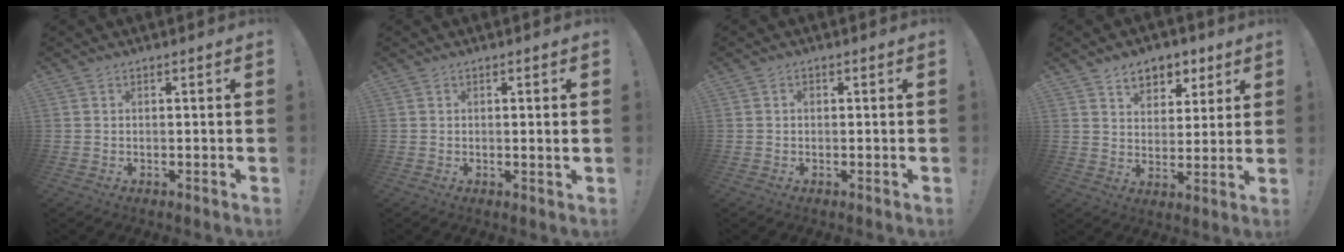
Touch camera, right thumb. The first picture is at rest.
{"total": 1.9, "force": [0.6, -0.2, 1.8], "torque": [-0.030, -0.002, 0.007]}
{"total": 0.6, "force": [-0.1, 0.5, 0.4], "torque": [-0.016, 0.007, -0.001]}
{"total": 8.3, "force": [5.4, 5.7, 2.7], "torque": [-0.034, -0.032, 0.100]}